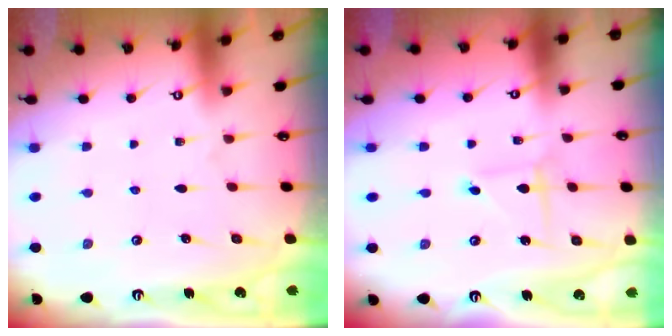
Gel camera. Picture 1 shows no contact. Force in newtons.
{"total": 1.8, "press": 1.8, "slide": 0.2}